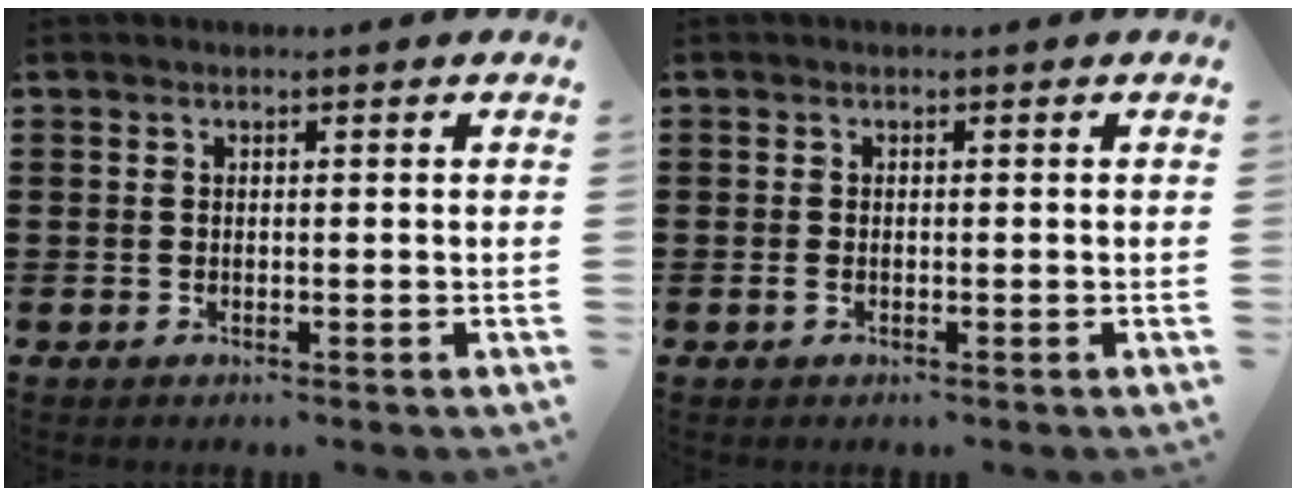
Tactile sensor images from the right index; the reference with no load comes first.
{"total": 0.5, "force": [-0.3, 0.1, 0.4], "torque": [-0.010, -0.005, -0.004]}